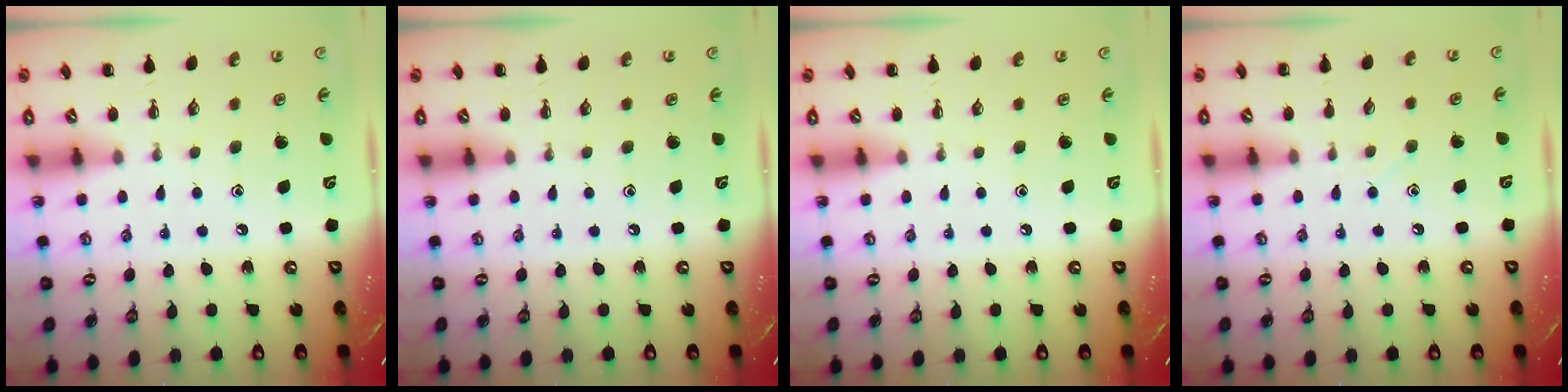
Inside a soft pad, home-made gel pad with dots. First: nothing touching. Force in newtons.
{"total": 0.0}
{"total": 0.0}
{"total": 2.3, "press": 2.3, "slide": 0.6}